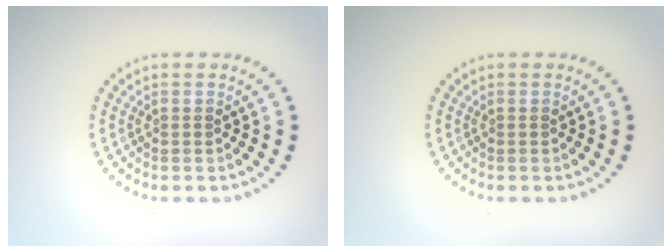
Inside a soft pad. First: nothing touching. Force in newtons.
{"total": 0.0}